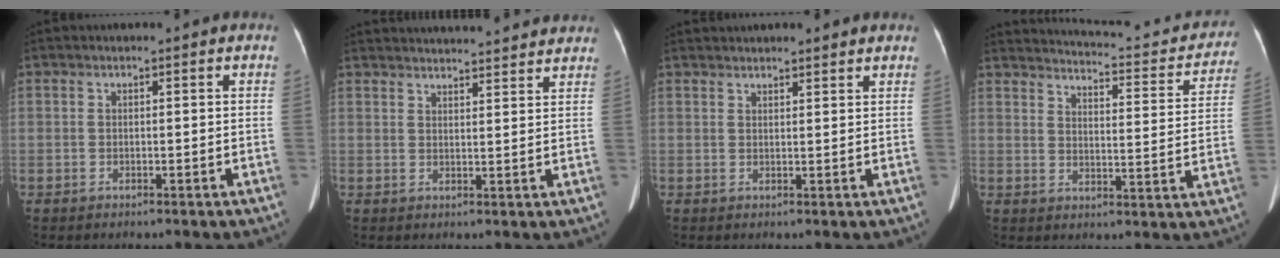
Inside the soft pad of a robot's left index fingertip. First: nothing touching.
{"total": 18.8, "force": [17.8, 2.5, 5.4], "torque": [-0.076, 0.013, 0.229]}
{"total": 7.8, "force": [7.2, 1.2, 2.7], "torque": [-0.028, 0.024, 0.086]}
{"total": 18.8, "force": [16.5, 4.7, 7.7], "torque": [-0.086, -0.016, 0.192]}